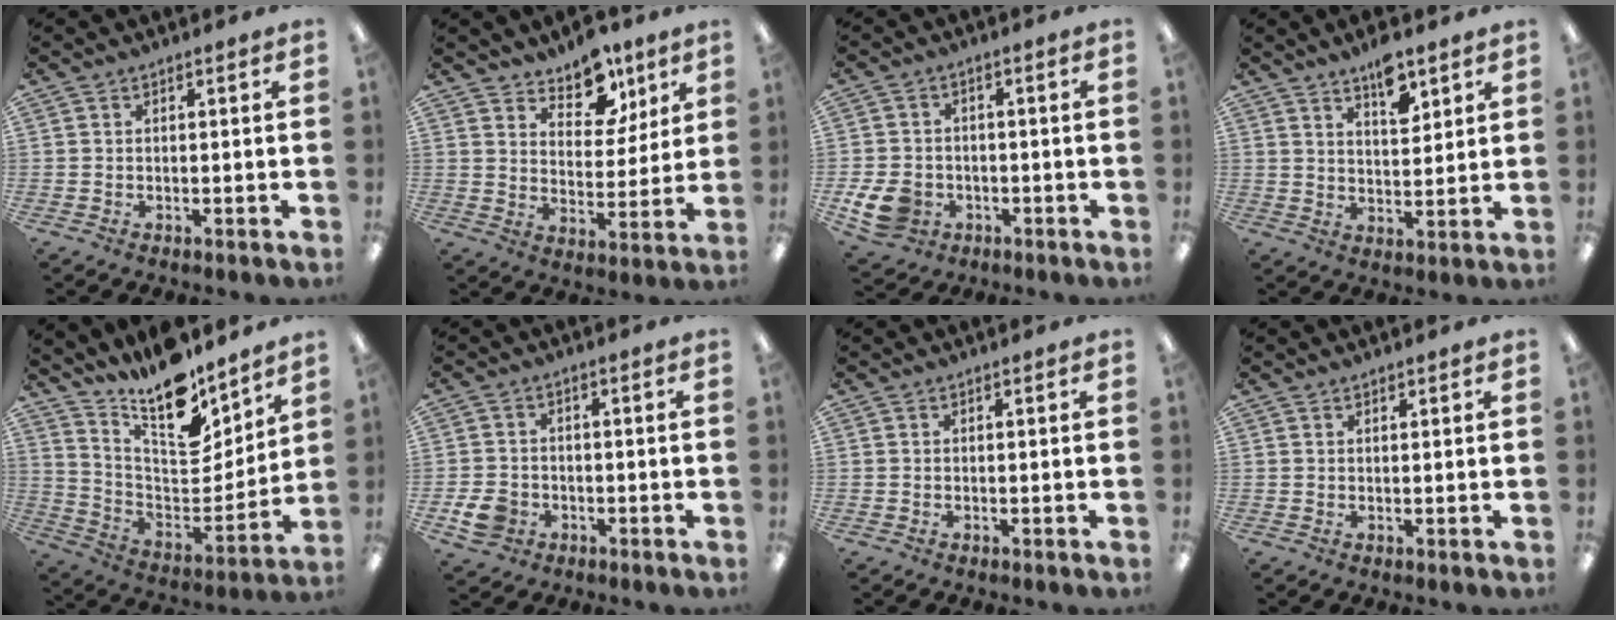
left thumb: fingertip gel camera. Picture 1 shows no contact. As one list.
[{"total": 10.7, "force": [8.4, 5.6, 3.5], "torque": [-0.039, -0.059, 0.151]}, {"total": 8.0, "force": [-2.8, 6.3, 4.1], "torque": [-0.098, 0.011, -0.051]}, {"total": 7.9, "force": [5.9, 3.1, 4.3], "torque": [-0.059, -0.036, 0.099]}, {"total": 16.5, "force": [13.8, 4.9, 7.6], "torque": [-0.133, -0.120, 0.243]}, {"total": 5.4, "force": [-2.1, 4.4, 2.3], "torque": [-0.047, 0.005, -0.039]}, {"total": 0.0}, {"total": 0.8, "force": [0.7, 0.3, 0.2], "torque": [-0.004, 0.000, 0.013]}]